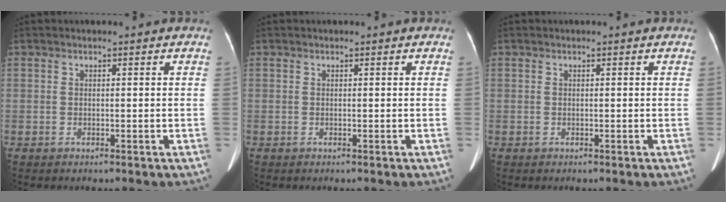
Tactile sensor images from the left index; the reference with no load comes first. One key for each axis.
{"total": 0.0}
{"total": 0.0}